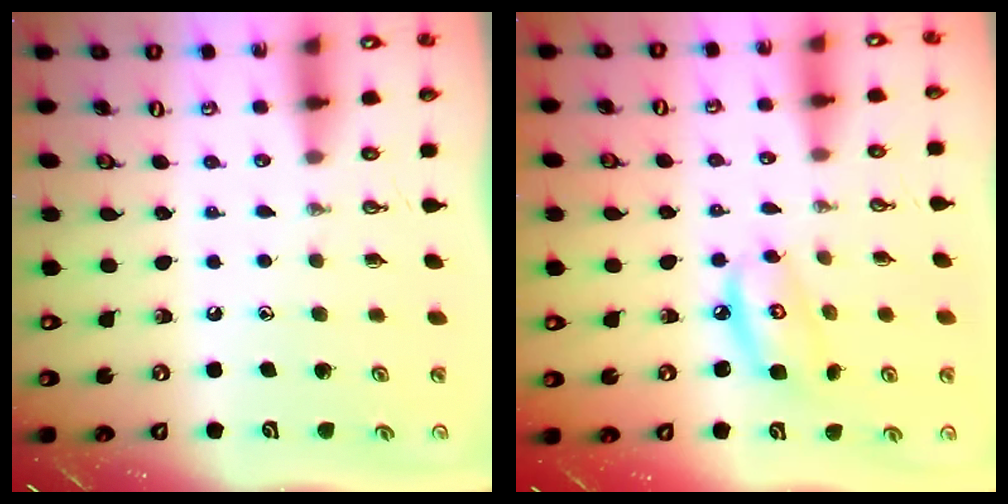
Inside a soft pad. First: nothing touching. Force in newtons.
{"total": 7.2, "press": 7.1, "slide": 0.5}